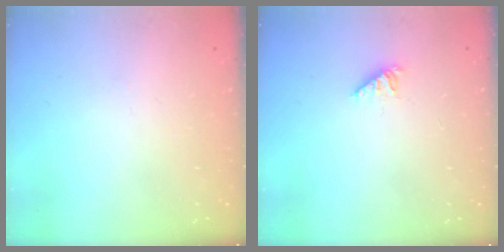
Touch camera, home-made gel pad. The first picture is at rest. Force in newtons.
{"total": 3.2, "press": 3.2, "slide": 0.3}